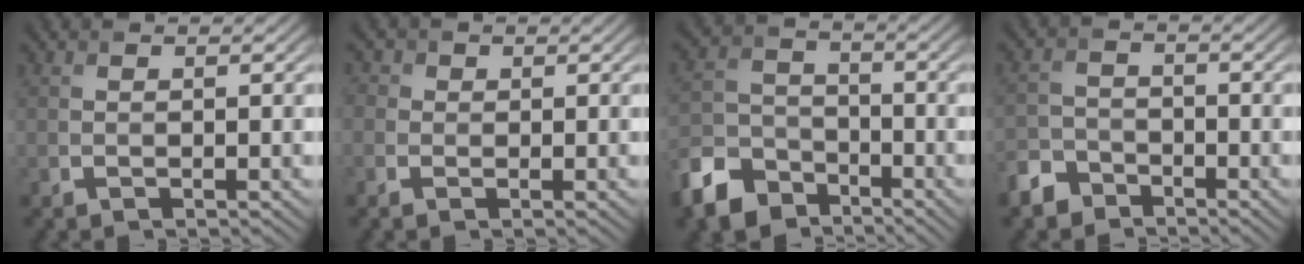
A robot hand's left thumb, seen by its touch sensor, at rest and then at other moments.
{"total": 2.2, "force": [0.2, 2.1, 0.6], "torque": [-0.018, 0.005, -0.009]}
{"total": 9.4, "force": [-6.3, 5.8, 3.9], "torque": [-0.098, -0.017, -0.141]}
{"total": 4.4, "force": [-3.4, 2.5, 1.3], "torque": [-0.031, -0.002, -0.080]}